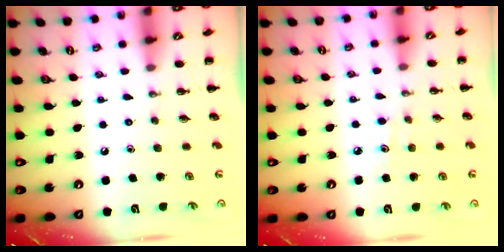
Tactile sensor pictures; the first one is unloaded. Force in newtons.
{"total": 3.4, "press": 3.1, "slide": 1.4}